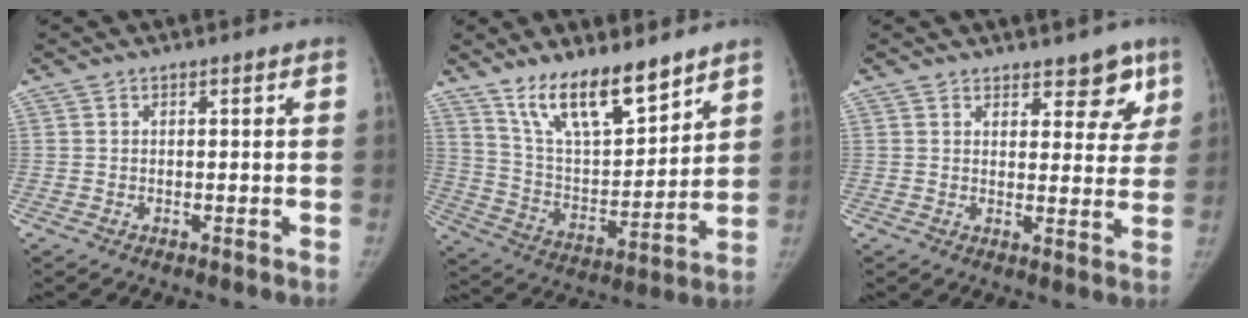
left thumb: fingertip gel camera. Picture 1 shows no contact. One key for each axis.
{"total": 15.7, "fx": 11.7, "fy": 5.1, "fz": 9.2, "tx": -0.124, "ty": -0.073, "tz": 0.219}
{"total": 6.4, "fx": 4.5, "fy": 3.3, "fz": 3.2, "tx": 0.003, "ty": -0.025, "tz": 0.059}